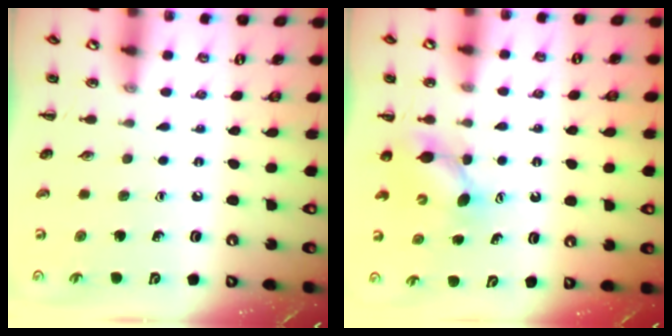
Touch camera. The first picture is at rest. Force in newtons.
{"total": 5.1, "press": 5.1, "slide": 0.6}